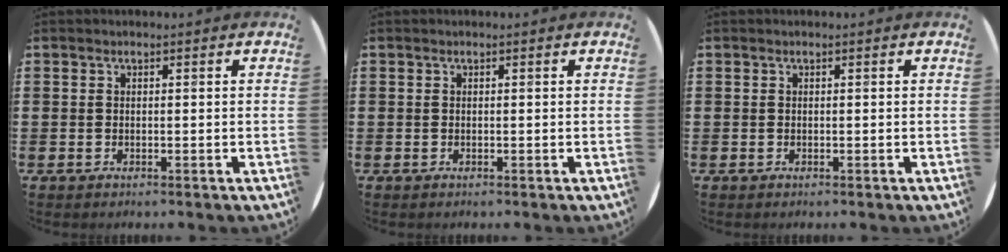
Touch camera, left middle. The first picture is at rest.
{"total": 0.0}
{"total": 0.0}